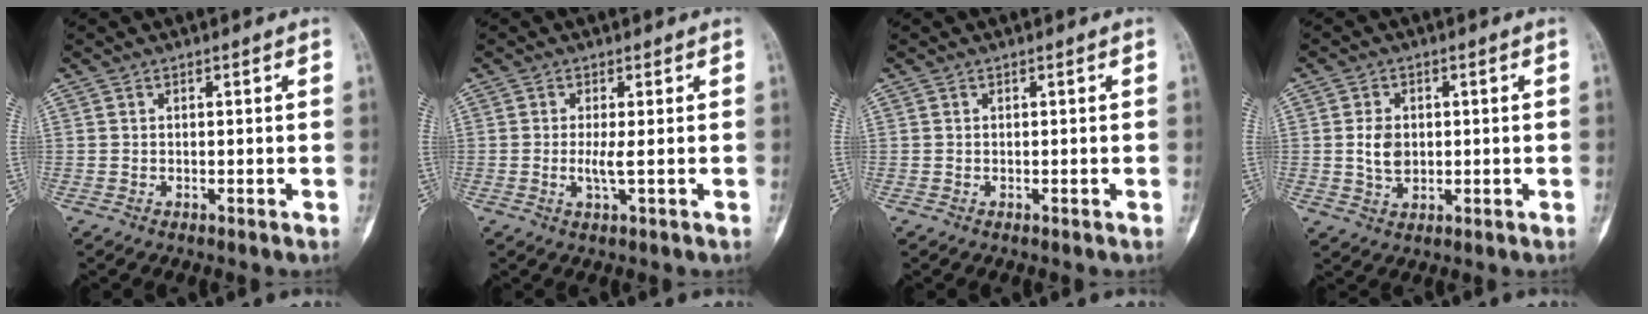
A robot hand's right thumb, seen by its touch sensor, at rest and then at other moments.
{"total": 2.5, "force": [-0.2, 0.1, 2.5], "torque": [-0.059, -0.008, -0.007]}
{"total": 0.0}
{"total": 4.8, "force": [0.3, 3.5, 3.2], "torque": [-0.047, -0.004, 0.008]}